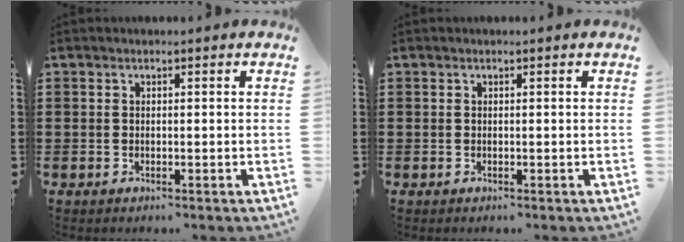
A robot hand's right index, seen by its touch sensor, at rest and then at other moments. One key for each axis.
{"total": 0.0}